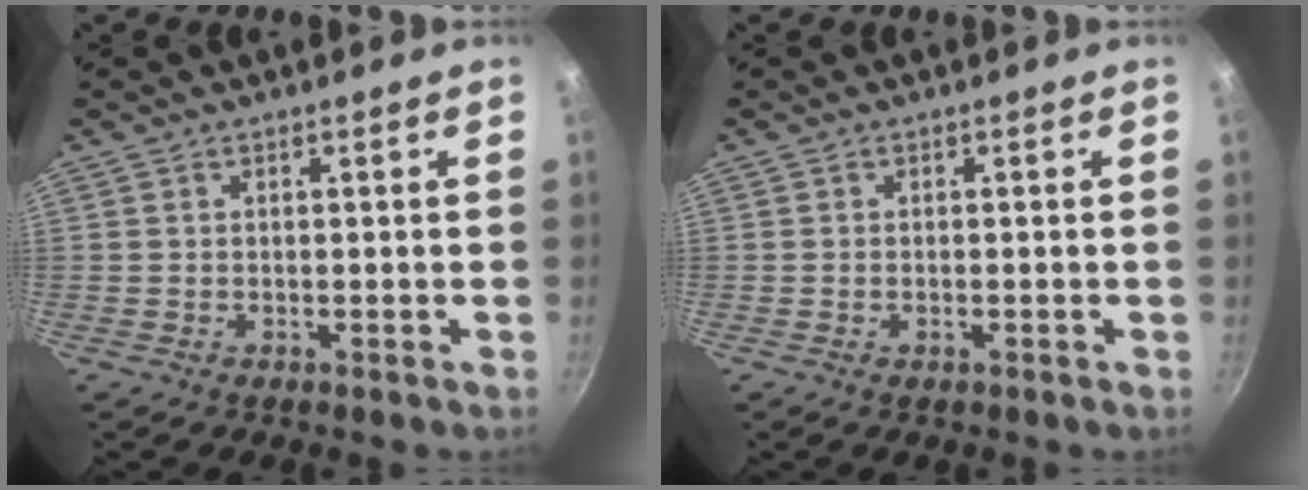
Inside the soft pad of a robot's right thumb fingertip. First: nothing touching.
{"total": 0.7, "force": [-0.3, 0.3, 0.5], "torque": [-0.010, 0.002, -0.005]}